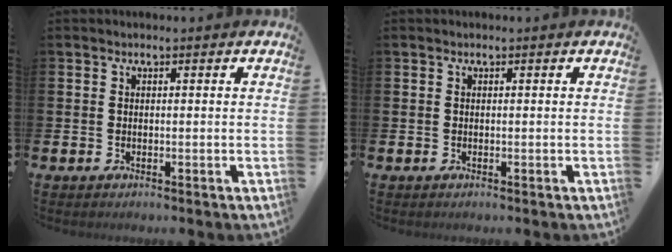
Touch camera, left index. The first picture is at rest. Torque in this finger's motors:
{"motor_torque": [0.00, 0.00, 0.01, 0.00]}